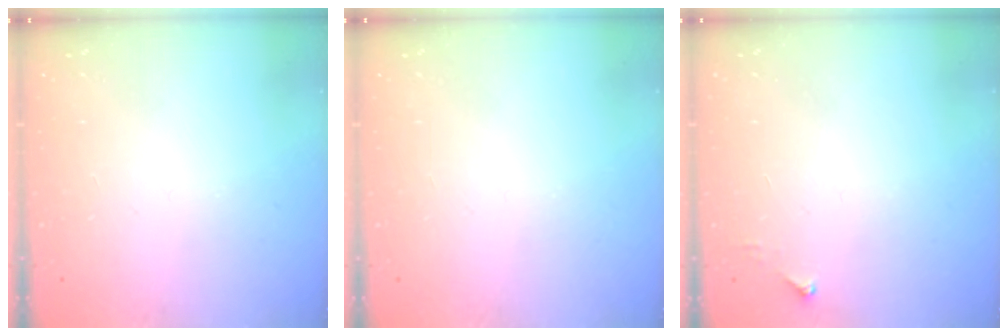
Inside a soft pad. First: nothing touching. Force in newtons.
{"total": 0.0}
{"total": 3.5, "press": 3.4, "slide": 0.4}